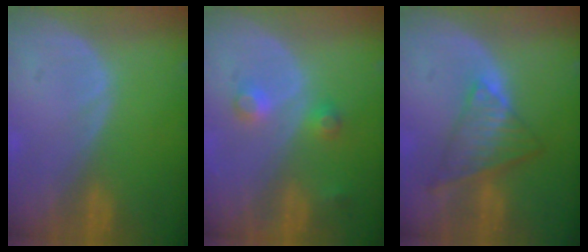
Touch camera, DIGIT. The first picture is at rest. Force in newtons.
{"total": 3.6, "press": 3.5, "slide": 1.0}
{"total": 7.6, "press": 6.4, "slide": 4.0}